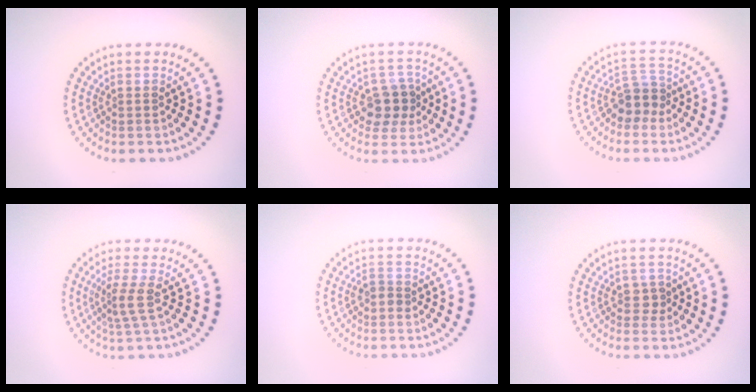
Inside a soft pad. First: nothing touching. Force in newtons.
{"total": 3.4, "press": 3.2, "slide": 1.3}
{"total": 2.8, "press": 2.2, "slide": 1.6}
{"total": 2.2, "press": 1.6, "slide": 1.6}
{"total": 1.1, "press": 0.9, "slide": 0.6}
{"total": 1.2, "press": 1.1, "slide": 0.6}